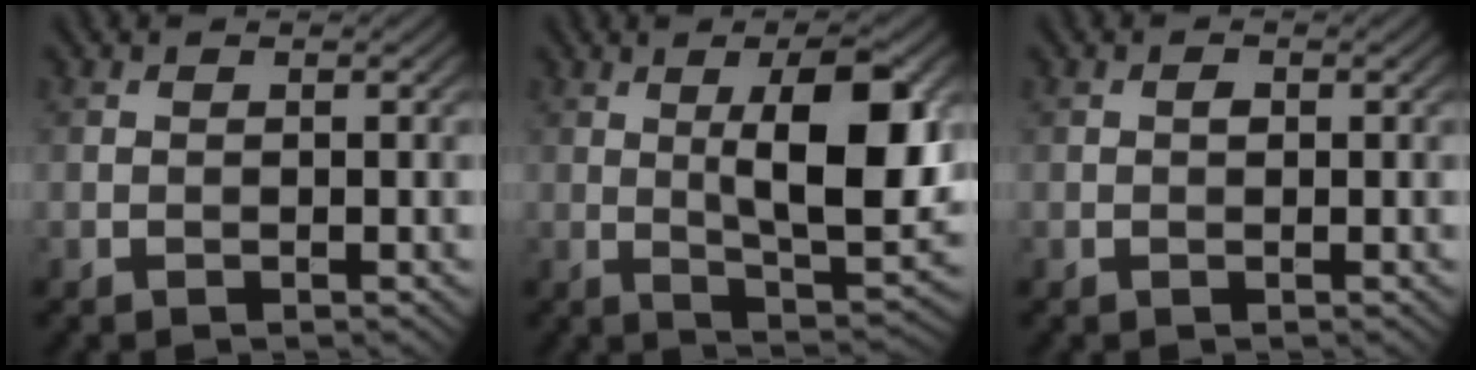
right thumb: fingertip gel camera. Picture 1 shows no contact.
{"total": 12.2, "force": [2.3, 3.9, 11.3], "torque": [-0.168, -0.007, 0.033]}
{"total": 0.8, "force": [0.1, 0.6, 0.6], "torque": [-0.009, 0.000, -0.001]}